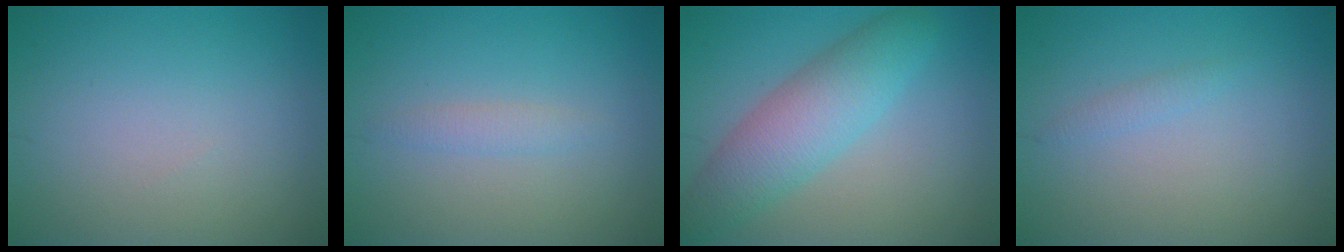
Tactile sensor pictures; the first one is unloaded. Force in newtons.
{"total": 1.2, "press": 1.2, "slide": 0.0}
{"total": 5.8, "press": 5.8, "slide": 0.2}
{"total": 0.8, "press": 0.8, "slide": 0.1}